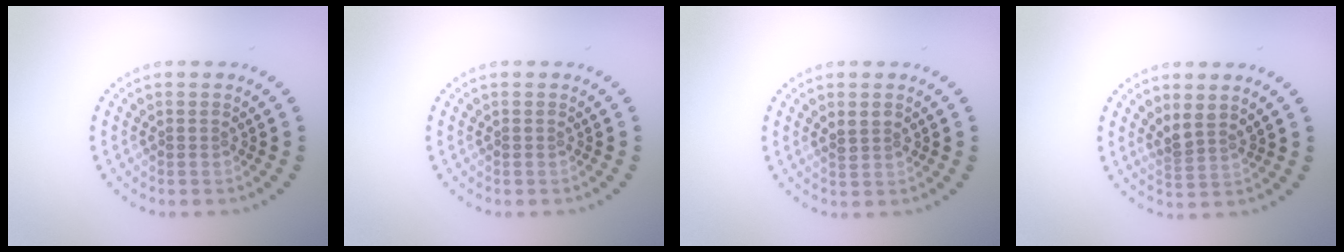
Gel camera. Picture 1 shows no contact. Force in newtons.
{"total": 0.0}
{"total": 1.4, "press": 1.3, "slide": 0.5}
{"total": 2.0, "press": 1.4, "slide": 1.4}